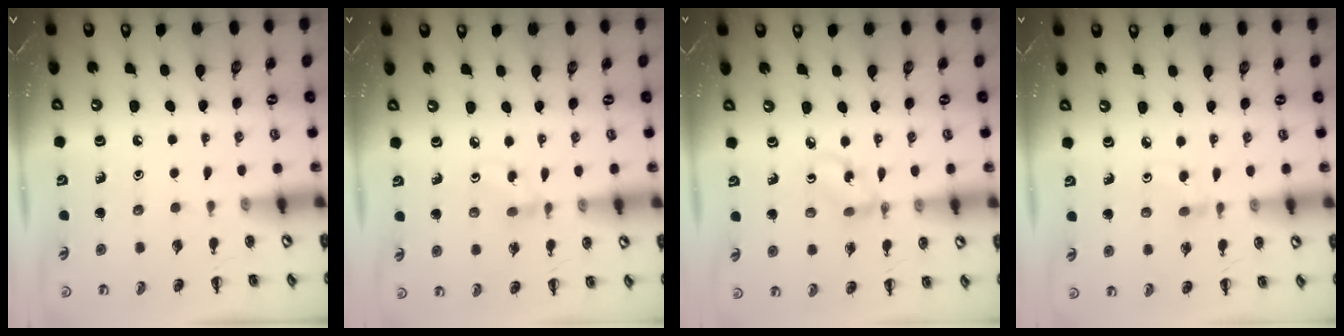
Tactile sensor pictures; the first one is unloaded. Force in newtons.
{"total": 2.8, "press": 2.6, "slide": 1.1}
{"total": 2.9, "press": 2.8, "slide": 0.6}
{"total": 2.9, "press": 2.6, "slide": 1.2}